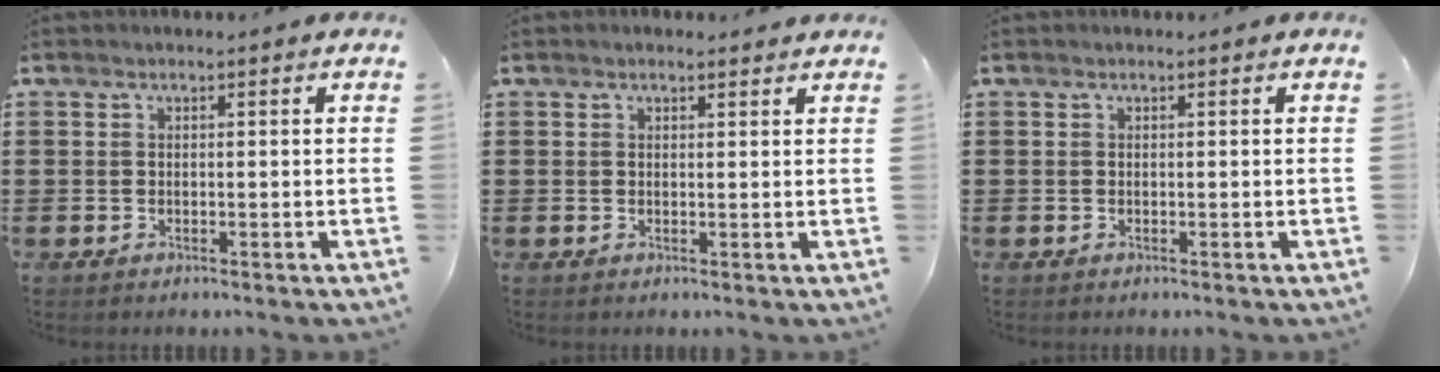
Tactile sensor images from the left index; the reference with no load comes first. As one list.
[{"total": 1.1, "force": [1.0, 0.3, 0.4], "torque": [-0.008, 0.003, 0.018]}, {"total": 0.0}]